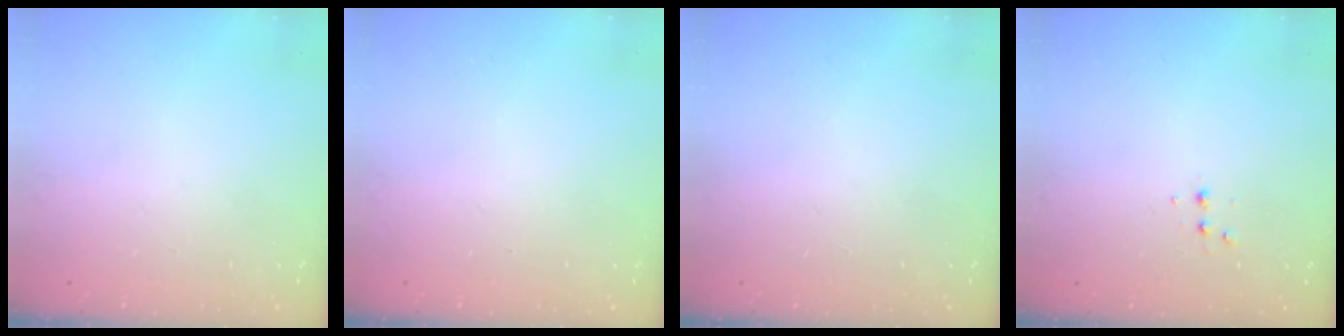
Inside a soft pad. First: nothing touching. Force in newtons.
{"total": 0.0}
{"total": 0.0}
{"total": 2.6, "press": 2.5, "slide": 0.8}